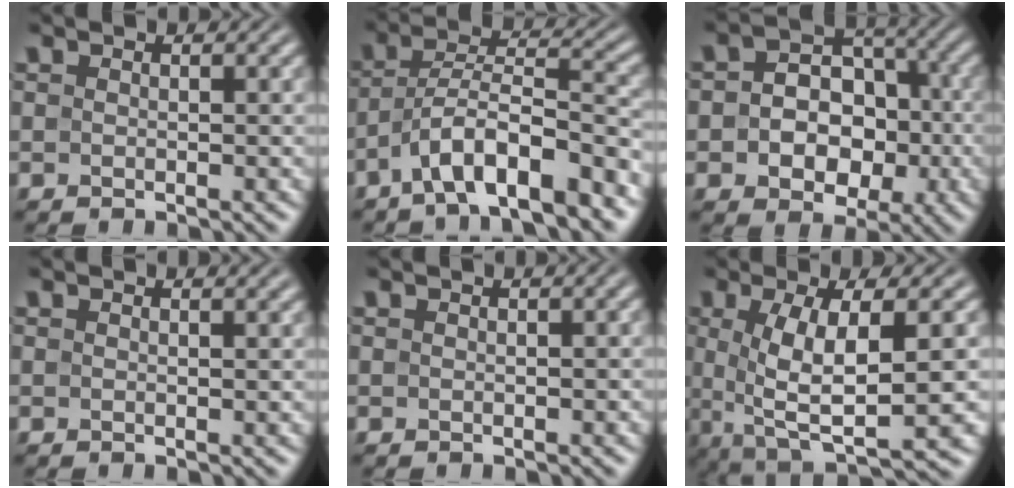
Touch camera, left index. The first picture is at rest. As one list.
[{"total": 8.4, "force": [-5.4, 2.1, 6.0], "torque": [-0.099, 0.015, -0.096]}, {"total": 7.9, "force": [-1.4, 5.9, 4.9], "torque": [-0.048, -0.001, -0.032]}, {"total": 1.2, "force": [1.0, 0.4, 0.6], "torque": [-0.003, 0.002, 0.007]}, {"total": 1.1, "force": [0.6, 0.3, 1.0], "torque": [-0.014, 0.004, 0.002]}, {"total": 8.1, "force": [0.1, 2.2, 7.8], "torque": [-0.141, -0.005, 0.003]}]